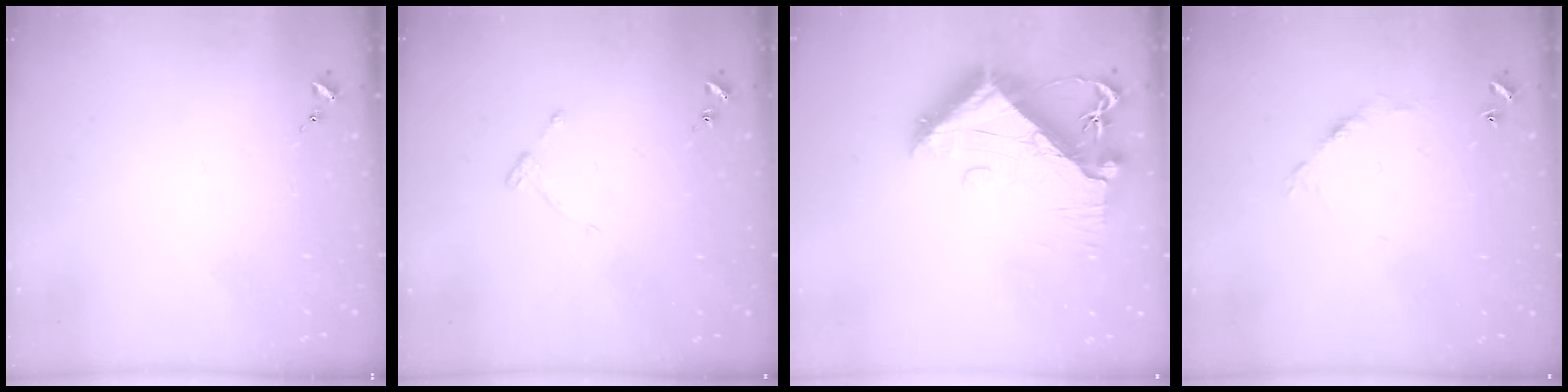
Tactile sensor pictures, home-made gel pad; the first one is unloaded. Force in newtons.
{"total": 3.6, "press": 3.6, "slide": 0.6}
{"total": 13.2, "press": 13.1, "slide": 1.4}
{"total": 6.1, "press": 6.1, "slide": 0.5}